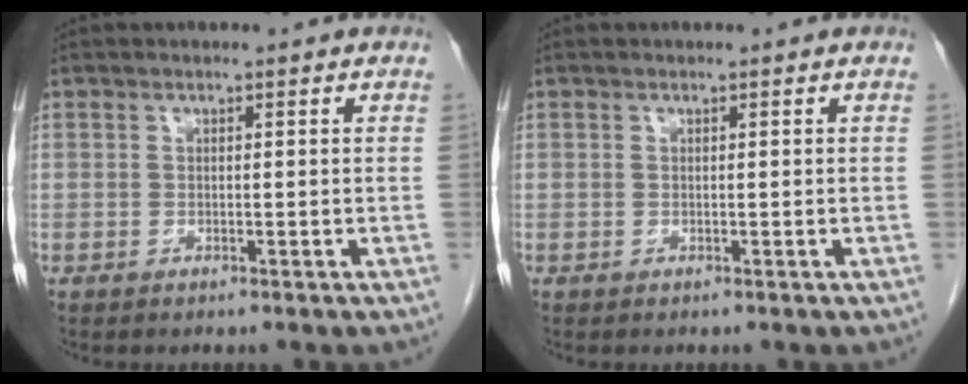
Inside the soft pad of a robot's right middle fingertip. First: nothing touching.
{"total": 0.0}